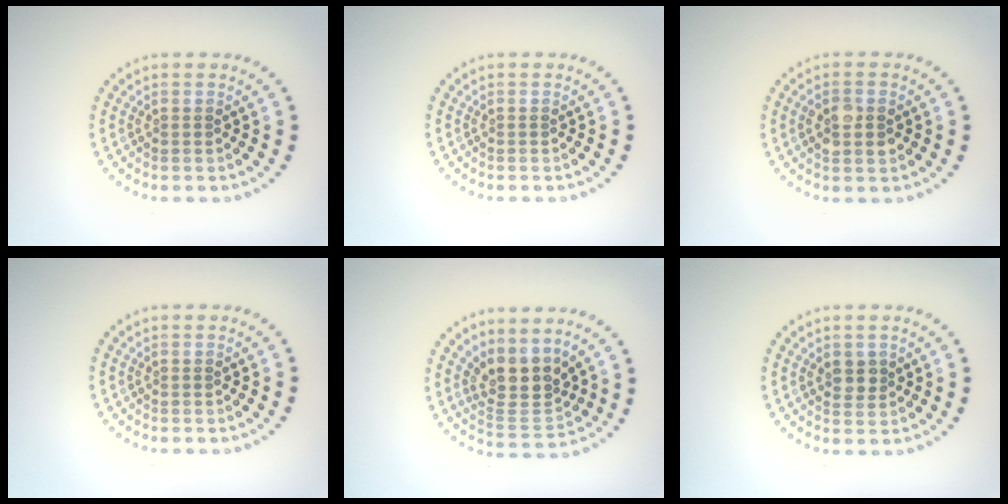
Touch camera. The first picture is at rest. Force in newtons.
{"total": 0.0}
{"total": 2.7, "press": 2.7, "slide": 0.1}
{"total": 0.0}
{"total": 3.9, "press": 3.3, "slide": 2.1}
{"total": 1.8, "press": 1.7, "slide": 0.6}